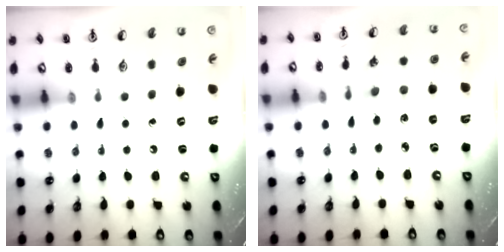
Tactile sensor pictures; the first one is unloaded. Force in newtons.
{"total": 1.2, "press": 1.1, "slide": 0.3}